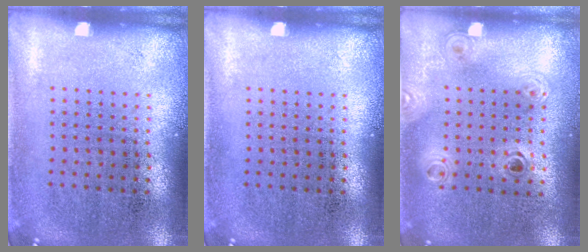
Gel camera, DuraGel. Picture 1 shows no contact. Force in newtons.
{"total": 0.0}
{"total": 1.2, "press": 1.0, "slide": 0.7}